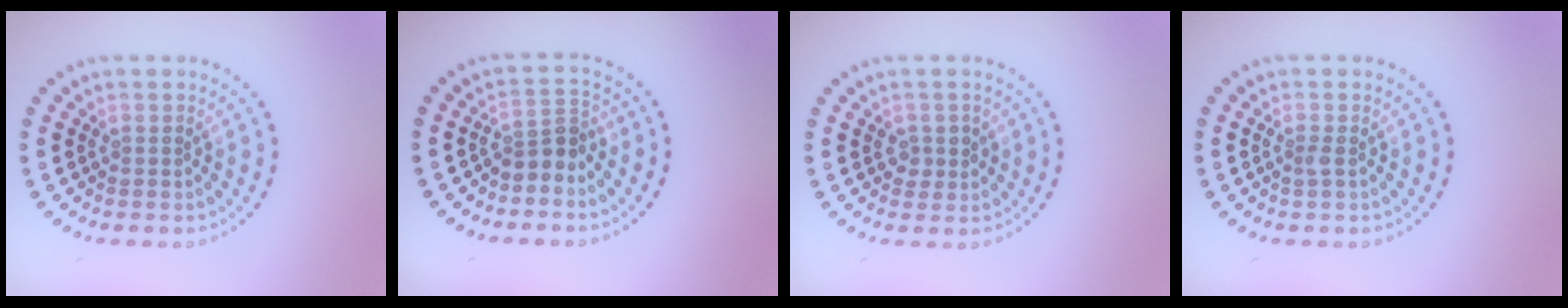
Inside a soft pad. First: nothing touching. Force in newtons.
{"total": 2.4, "press": 1.9, "slide": 1.5}
{"total": 1.4, "press": 1.3, "slide": 0.7}
{"total": 0.6, "press": 0.5, "slide": 0.3}